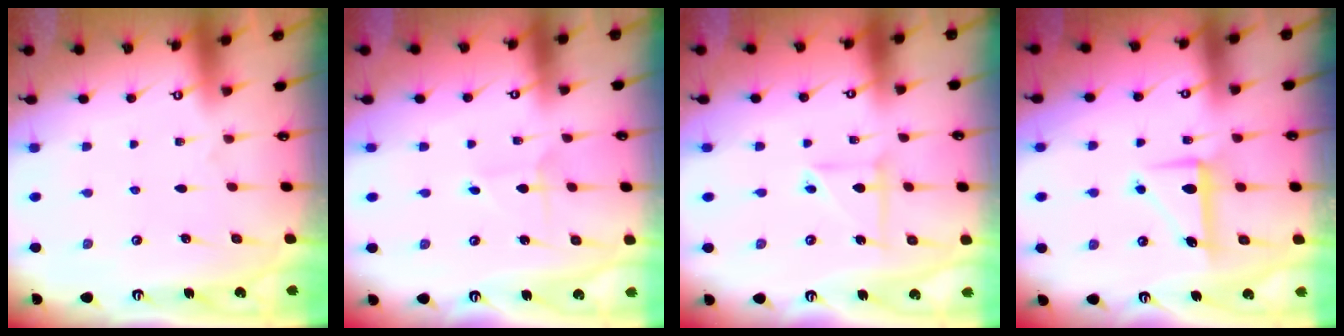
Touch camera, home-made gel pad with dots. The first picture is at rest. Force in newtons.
{"total": 2.1, "press": 2.1, "slide": 0.2}
{"total": 5.1, "press": 5.0, "slide": 0.5}
{"total": 7.7, "press": 7.7, "slide": 1.0}